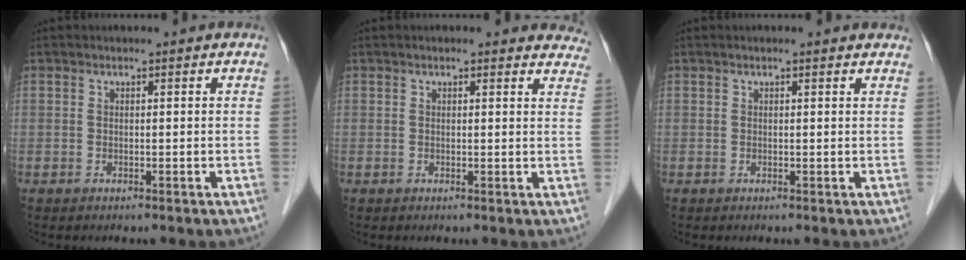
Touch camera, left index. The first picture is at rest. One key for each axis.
{"total": 8.3, "fx": 7.7, "fy": 2.2, "fz": 2.4, "tx": 0.002, "ty": -0.005, "tz": 0.055}
{"total": 2.7, "fx": 2.4, "fy": 0.5, "fz": 1.1, "tx": -0.016, "ty": 0.012, "tz": 0.018}